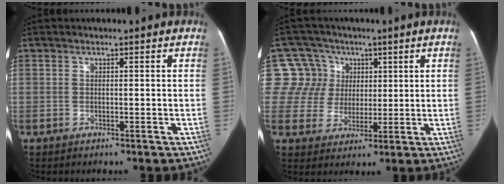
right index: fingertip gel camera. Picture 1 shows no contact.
{"total": 9.1, "force": [2.8, 8.6, 0.6], "torque": [-0.010, 0.030, 0.053]}